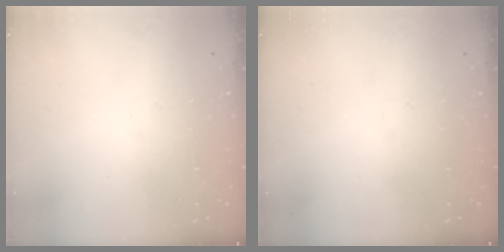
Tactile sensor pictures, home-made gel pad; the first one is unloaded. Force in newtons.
{"total": 0.0}